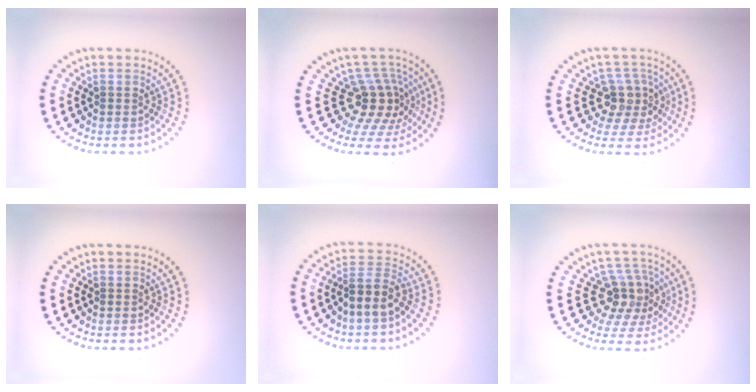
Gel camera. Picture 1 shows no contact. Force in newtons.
{"total": 4.5, "press": 3.4, "slide": 3.0}
{"total": 3.8, "press": 2.9, "slide": 2.4}
{"total": 0.0}
{"total": 3.0, "press": 2.5, "slide": 1.7}
{"total": 4.1, "press": 2.8, "slide": 2.9}